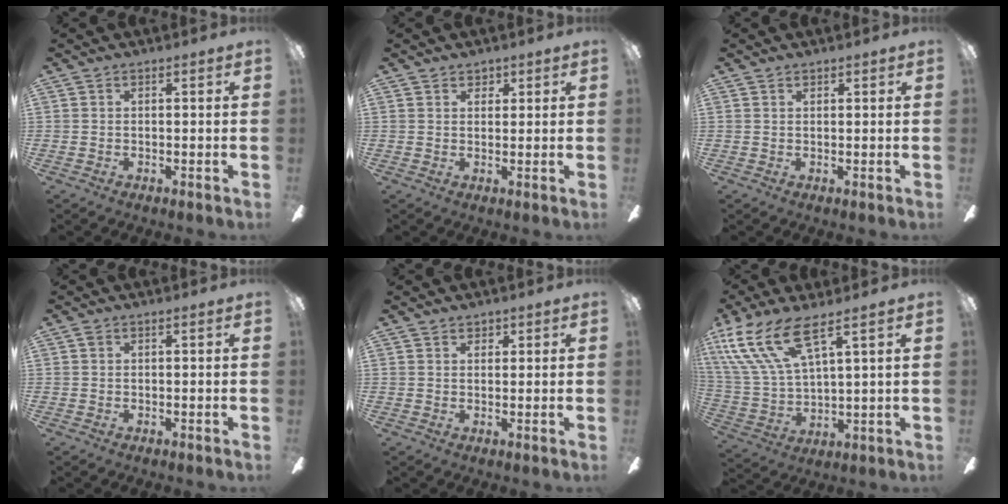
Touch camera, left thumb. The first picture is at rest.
{"total": 3.5, "force": [2.5, 2.4, 0.4], "torque": [-0.002, -0.007, 0.043]}
{"total": 0.9, "force": [0.8, 0.4, 0.1], "torque": [-0.003, 0.000, 0.015]}
{"total": 0.6, "force": [0.2, 0.5, 0.4], "torque": [-0.008, 0.003, 0.003]}
{"total": 1.9, "force": [1.4, 1.3, 0.2], "torque": [0.003, -0.001, 0.025]}
{"total": 16.4, "force": [10.0, 5.3, 11.8], "torque": [-0.272, -0.049, 0.177]}